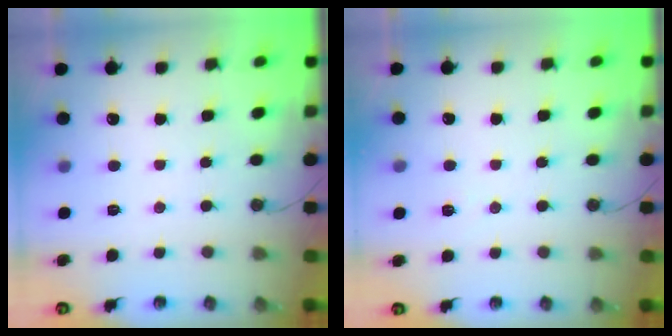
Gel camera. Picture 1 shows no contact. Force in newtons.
{"total": 7.0, "press": 5.4, "slide": 4.5}